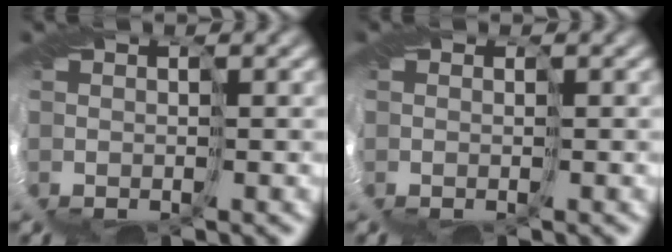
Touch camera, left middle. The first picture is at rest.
{"total": 2.4, "force": [-1.0, -1.4, -1.7], "torque": [0.014, -0.015, 0.000]}